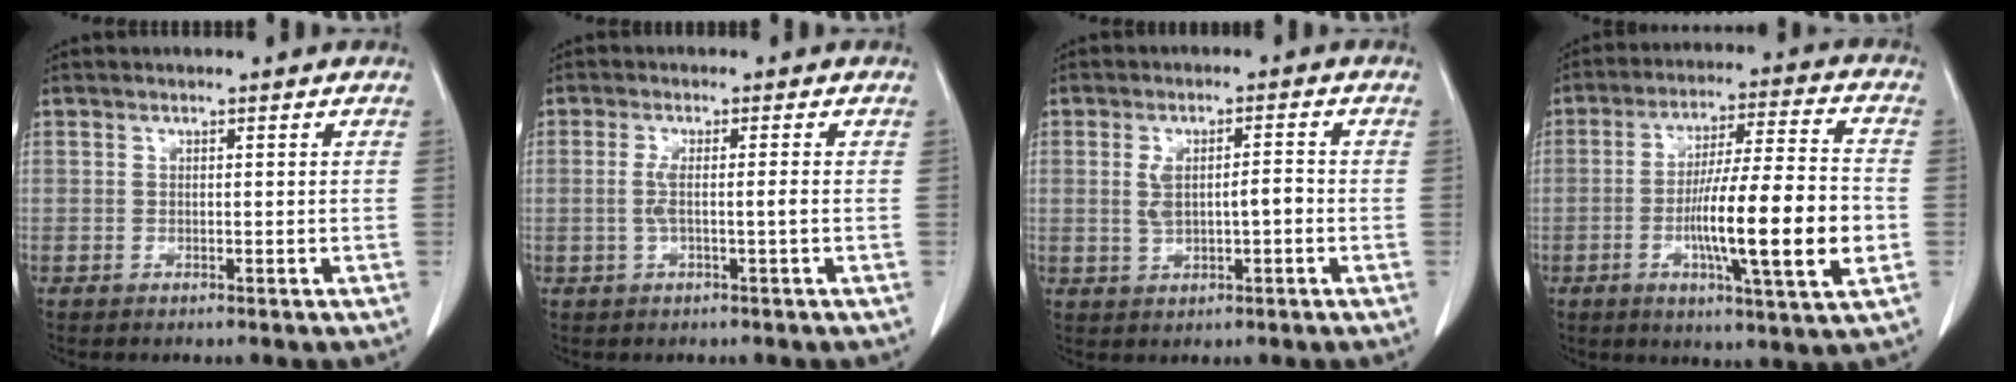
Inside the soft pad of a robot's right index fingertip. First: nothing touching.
{"total": 2.8, "force": [-0.6, -0.1, 2.7], "torque": [-0.057, 0.002, -0.010]}
{"total": 5.0, "force": [-0.4, 1.7, 4.6], "torque": [-0.093, 0.013, 0.000]}
{"total": 16.4, "force": [-3.7, 0.8, 15.9], "torque": [-0.267, -0.007, -0.062]}